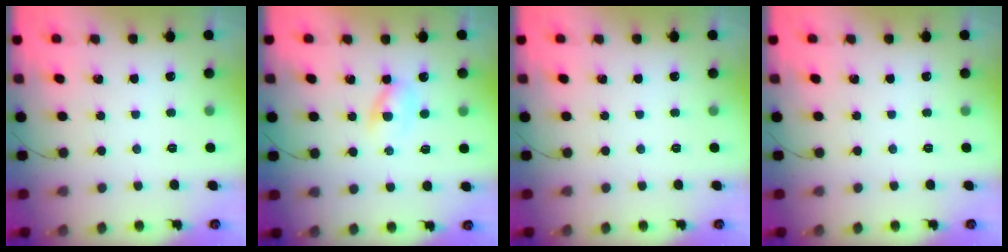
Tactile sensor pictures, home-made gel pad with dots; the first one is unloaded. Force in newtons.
{"total": 2.9, "press": 2.7, "slide": 1.1}
{"total": 0.0}
{"total": 0.0}